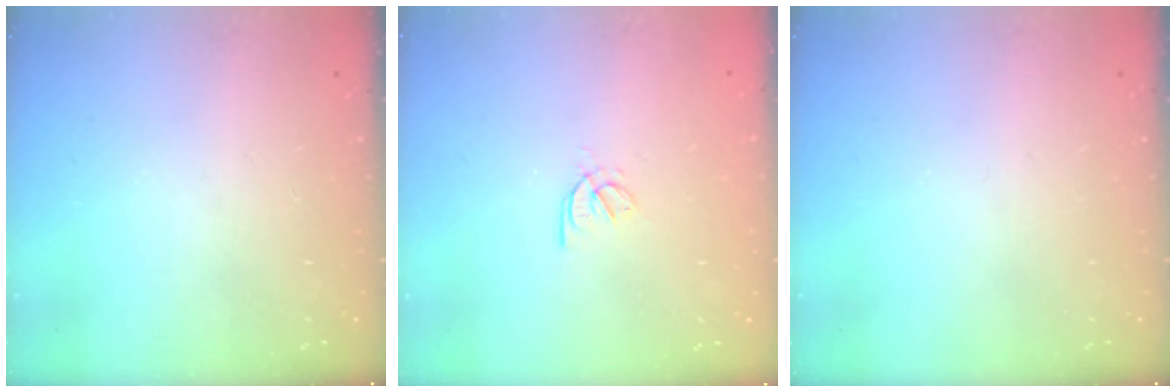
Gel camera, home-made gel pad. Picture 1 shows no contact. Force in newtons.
{"total": 2.9, "press": 2.8, "slide": 0.8}
{"total": 0.0}